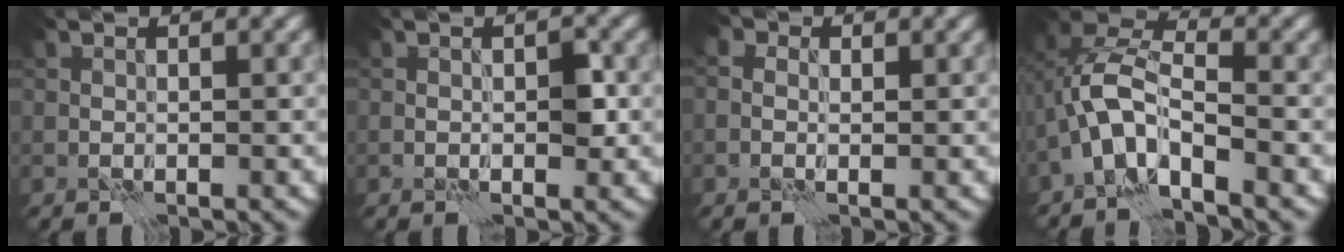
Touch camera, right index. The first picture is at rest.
{"total": 1.4, "force": [0.4, 0.4, 1.3], "torque": [-0.017, 0.001, 0.008]}
{"total": 1.2, "force": [0.1, 1.0, 0.7], "torque": [-0.012, 0.008, -0.009]}
{"total": 5.0, "force": [-2.5, 1.9, 3.9], "torque": [-0.072, 0.018, -0.059]}